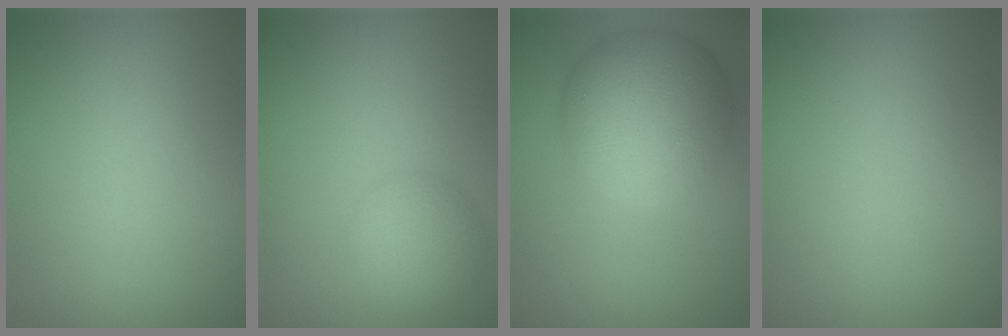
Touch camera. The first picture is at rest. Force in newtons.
{"total": 4.2, "press": 4.2, "slide": 0.2}
{"total": 9.0, "press": 9.0, "slide": 0.4}
{"total": 0.0}